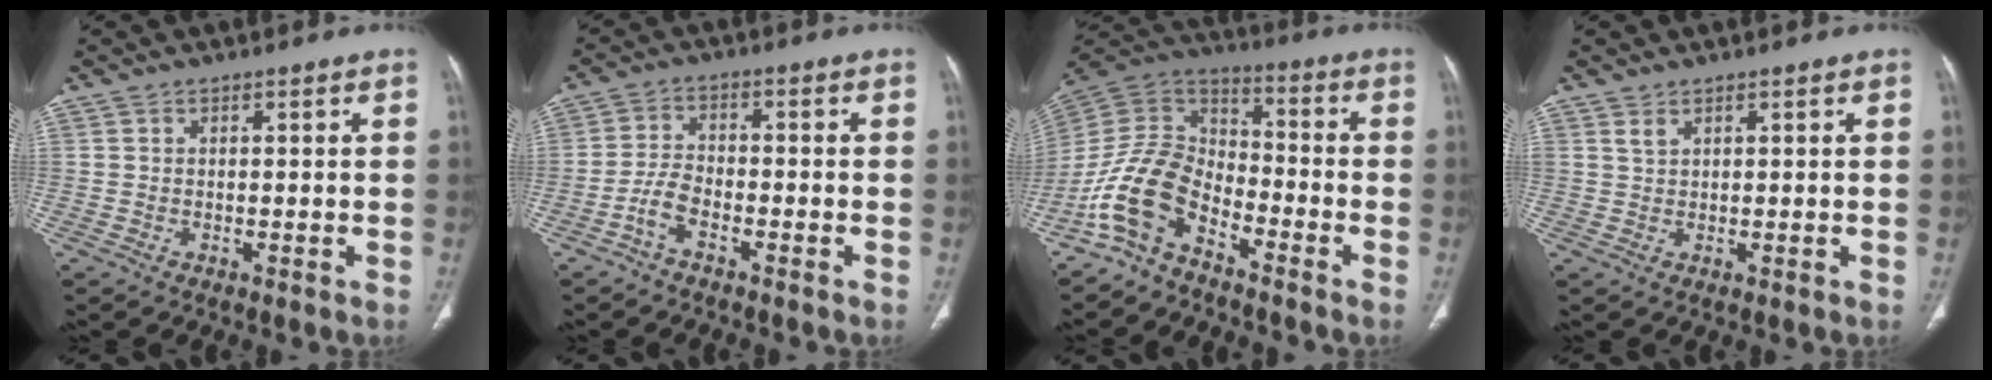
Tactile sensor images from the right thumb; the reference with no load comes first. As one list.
[{"total": 4.3, "force": [-2.6, 2.0, 2.8], "torque": [-0.056, 0.024, -0.056]}, {"total": 12.4, "force": [-7.7, 6.8, 6.9], "torque": [-0.128, 0.075, -0.165]}, {"total": 1.5, "force": [1.1, 0.4, 0.9], "torque": [-0.016, -0.001, 0.027]}]